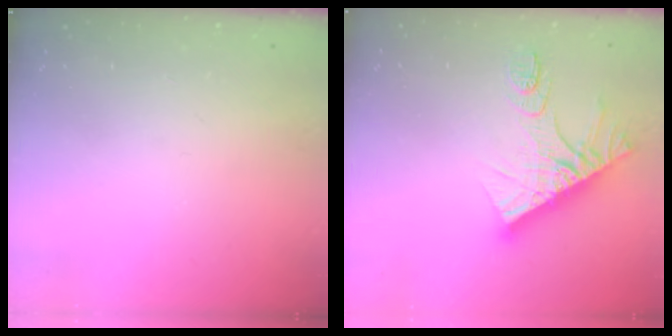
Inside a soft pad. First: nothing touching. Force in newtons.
{"total": 13.6, "press": 13.6, "slide": 1.1}